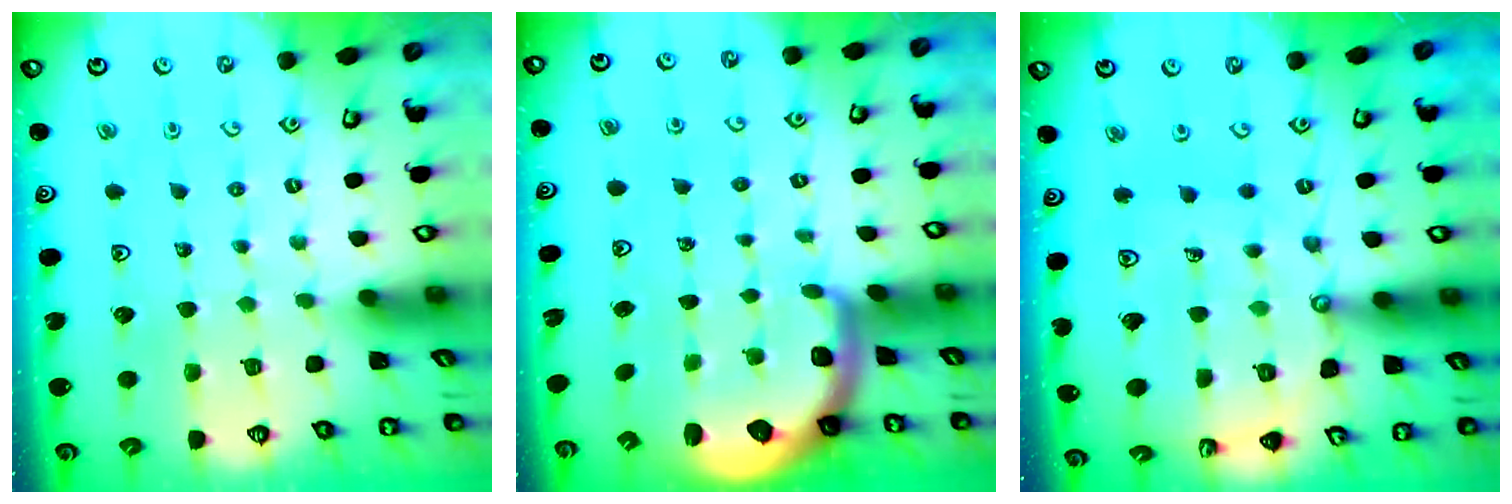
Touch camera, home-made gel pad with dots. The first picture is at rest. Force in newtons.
{"total": 1.7, "press": 1.7, "slide": 0.4}
{"total": 14.6, "press": 14.5, "slide": 1.8}